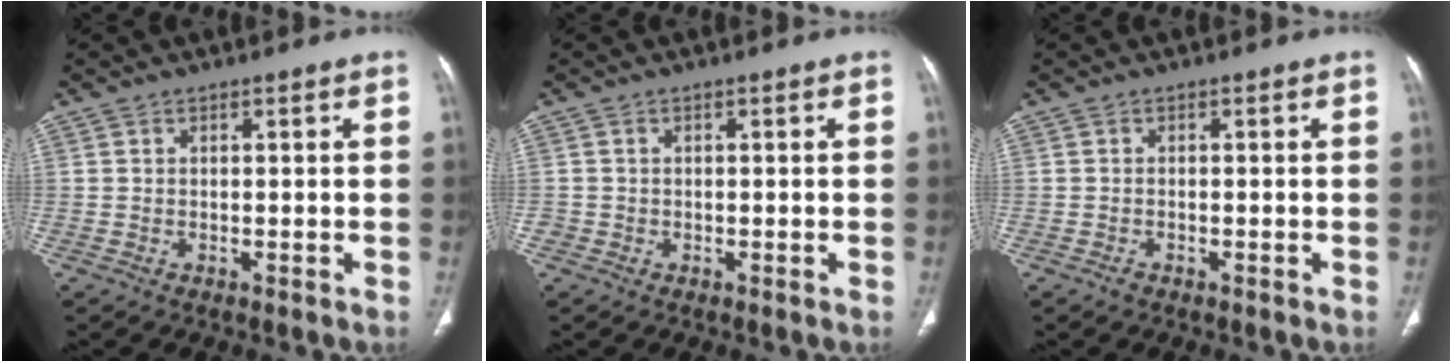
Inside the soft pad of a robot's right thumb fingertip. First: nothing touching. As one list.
[{"total": 0.9, "force": [-0.3, 0.9, 0.0], "torque": [0.003, 0.005, -0.008]}, {"total": 0.8, "force": [-0.5, 0.4, 0.3], "torque": [-0.009, 0.000, -0.011]}]